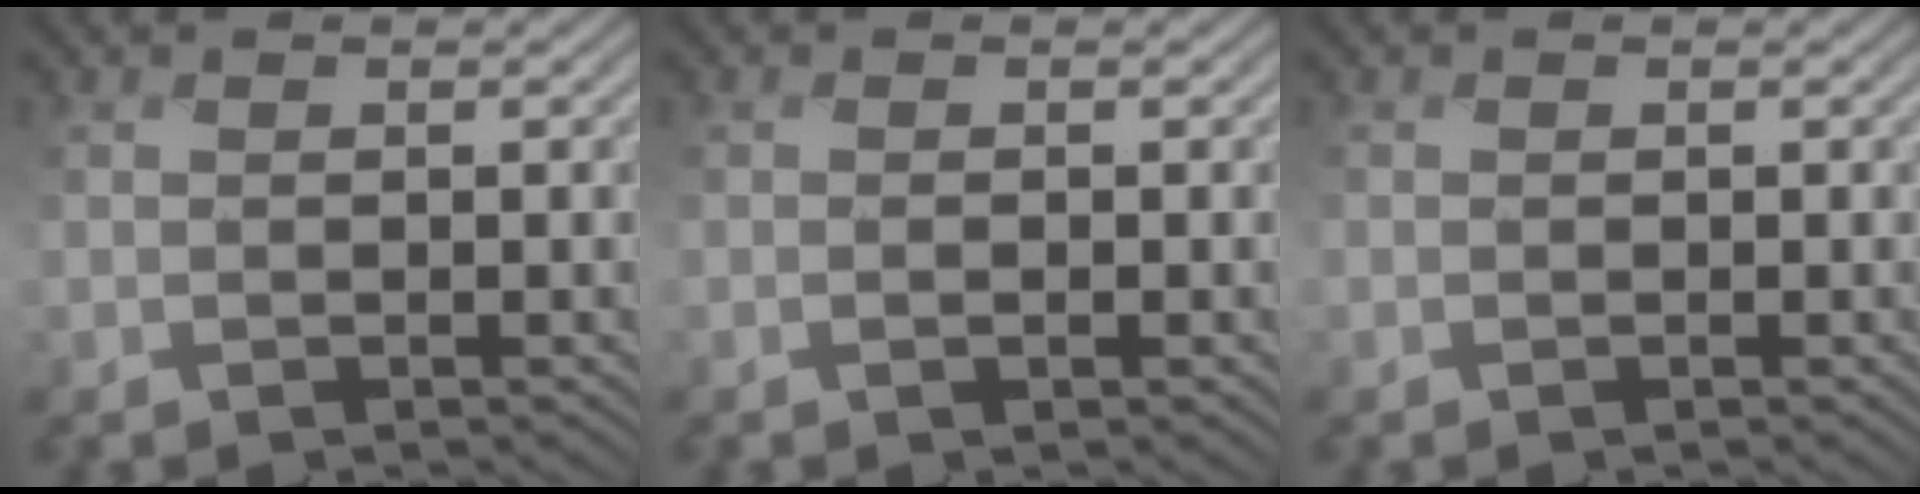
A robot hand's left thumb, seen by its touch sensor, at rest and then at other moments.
{"total": 0.8, "force": [-0.3, 0.2, 0.7], "torque": [-0.015, -0.001, -0.004]}
{"total": 0.0}